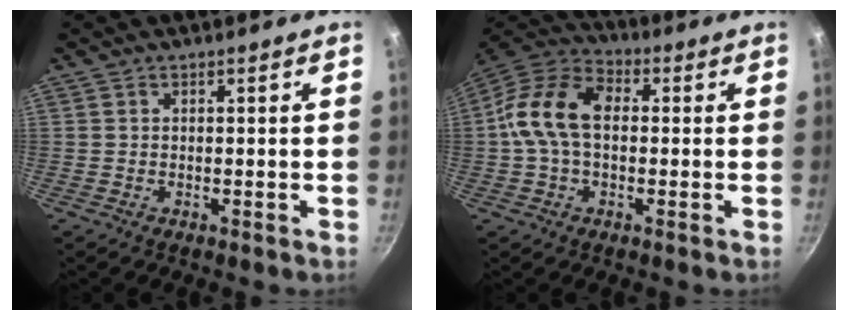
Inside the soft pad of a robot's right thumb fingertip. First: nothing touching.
{"total": 13.6, "force": [0.5, 9.0, 10.2], "torque": [-0.171, 0.035, -0.011]}